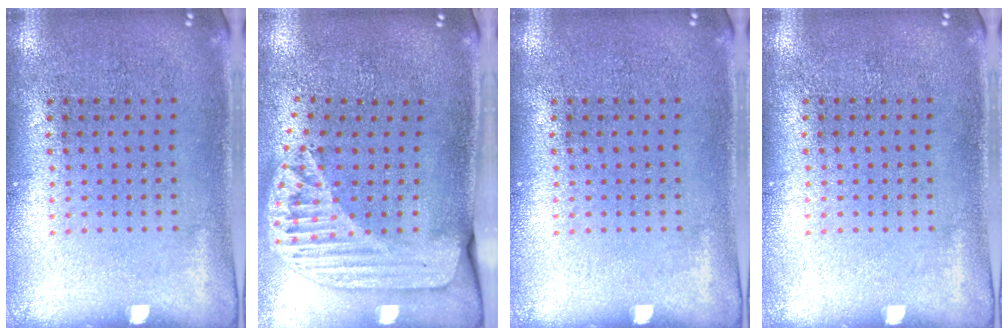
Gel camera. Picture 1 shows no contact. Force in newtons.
{"total": 1.8, "press": 1.6, "slide": 0.9}
{"total": 0.0}
{"total": 0.0}